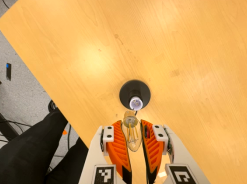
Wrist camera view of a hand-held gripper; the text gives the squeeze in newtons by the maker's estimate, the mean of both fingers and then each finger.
{"total": 21.1, "left": 26.6, "right": 15.6}